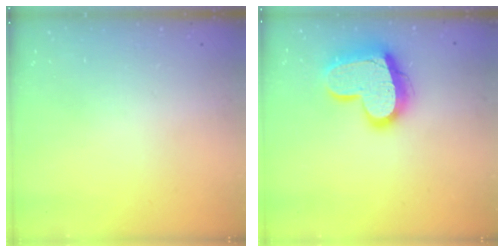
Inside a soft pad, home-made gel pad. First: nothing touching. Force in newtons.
{"total": 18.1, "press": 18.1, "slide": 1.6}